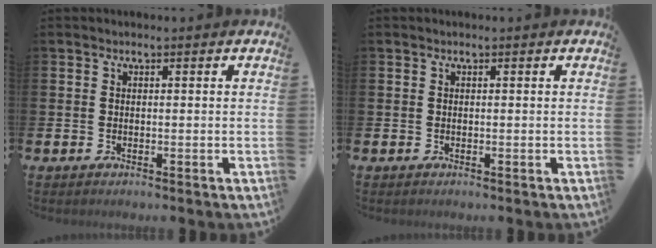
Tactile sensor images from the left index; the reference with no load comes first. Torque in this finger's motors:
{"motor_torque": [0.00, 0.00, 0.00, 0.00]}